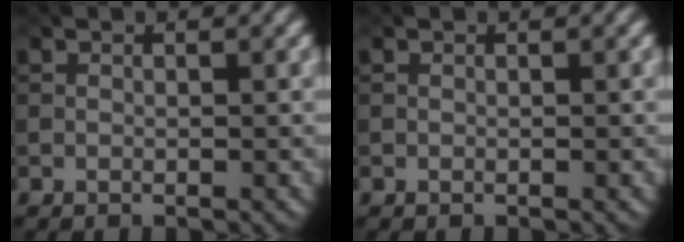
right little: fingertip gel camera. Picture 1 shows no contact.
{"total": 0.0}